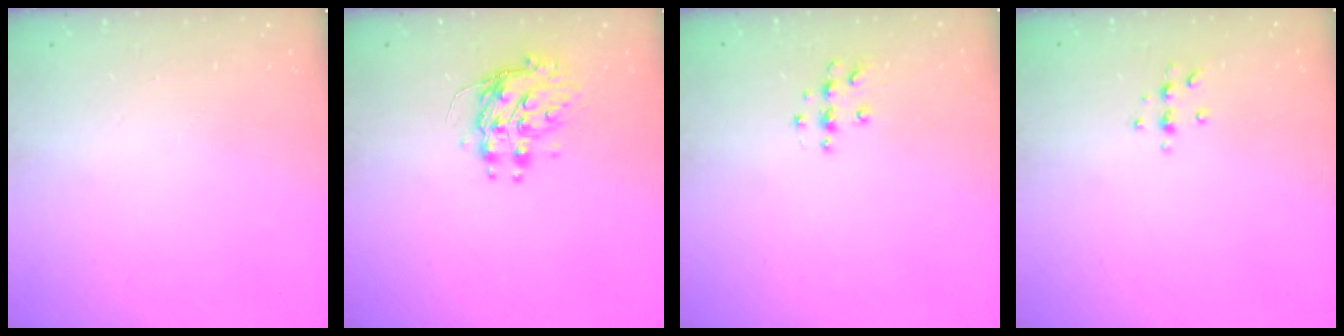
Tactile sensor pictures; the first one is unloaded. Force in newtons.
{"total": 9.0, "press": 9.0, "slide": 0.5}
{"total": 5.4, "press": 5.3, "slide": 0.7}
{"total": 4.9, "press": 4.9, "slide": 0.6}